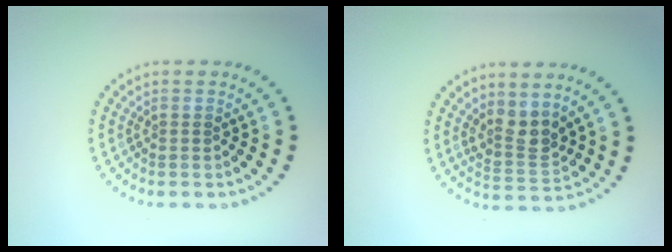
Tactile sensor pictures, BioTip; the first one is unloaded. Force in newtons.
{"total": 2.6, "press": 2.0, "slide": 1.6}